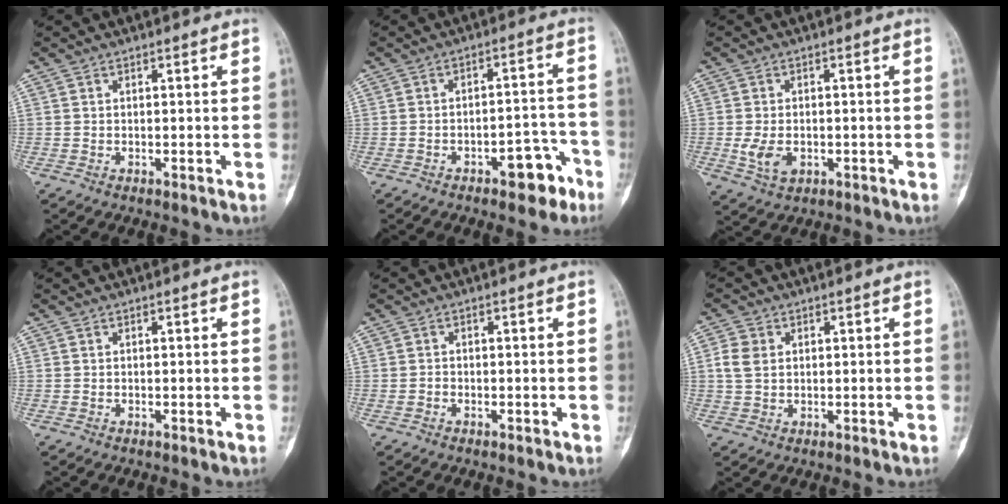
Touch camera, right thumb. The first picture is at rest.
{"total": 7.7, "force": [-4.5, 3.6, 5.1], "torque": [-0.045, 0.048, -0.057]}
{"total": 5.1, "force": [-1.0, 3.4, 3.6], "torque": [-0.067, -0.002, -0.012]}
{"total": 0.0}
{"total": 0.7, "force": [-0.4, 0.6, 0.2], "torque": [0.001, 0.004, -0.010]}
{"total": 4.4, "force": [0.9, 3.4, 2.6], "torque": [-0.050, 0.005, 0.015]}